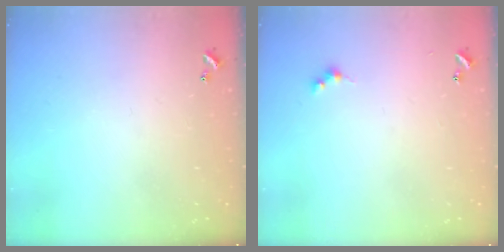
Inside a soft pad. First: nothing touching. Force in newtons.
{"total": 2.6, "press": 2.6, "slide": 0.5}